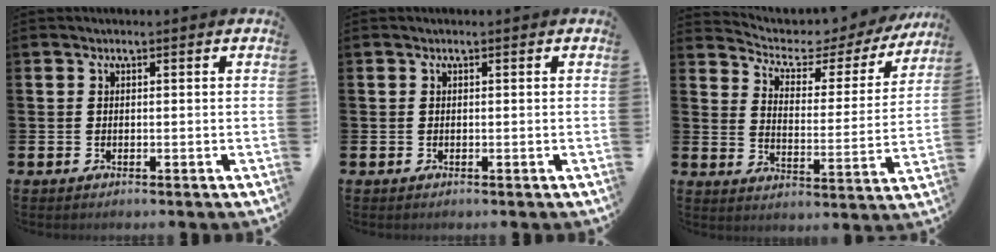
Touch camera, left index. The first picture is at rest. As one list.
[{"total": 0.0}, {"total": 4.9, "force": [4.3, 2.0, 1.4], "torque": [-0.050, -0.036, 0.064]}]